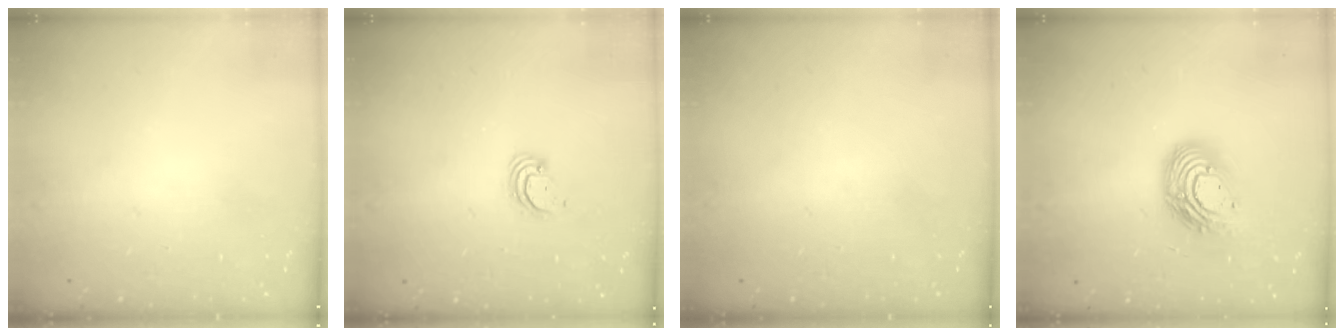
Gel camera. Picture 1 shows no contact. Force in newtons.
{"total": 2.9, "press": 2.9, "slide": 0.3}
{"total": 0.0}
{"total": 13.4, "press": 13.4, "slide": 1.0}